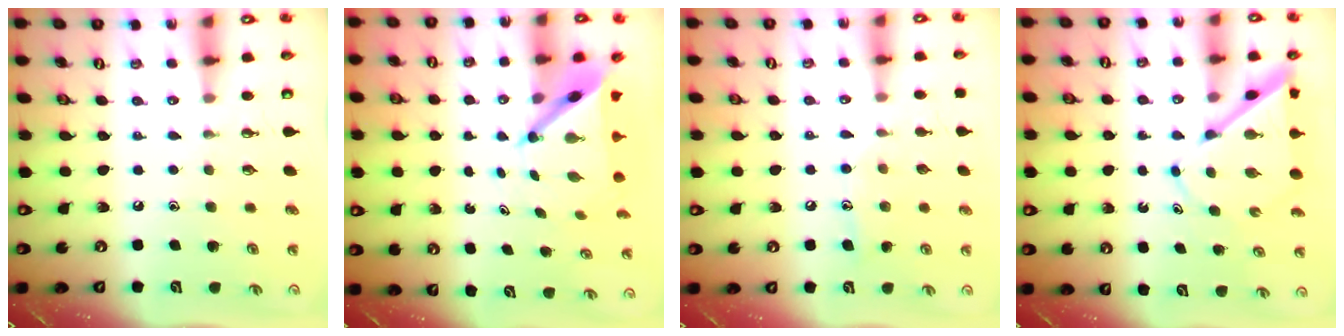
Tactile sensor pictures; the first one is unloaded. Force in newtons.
{"total": 5.9, "press": 5.9, "slide": 0.5}
{"total": 8.2, "press": 8.2, "slide": 0.6}
{"total": 7.5, "press": 7.4, "slide": 0.5}